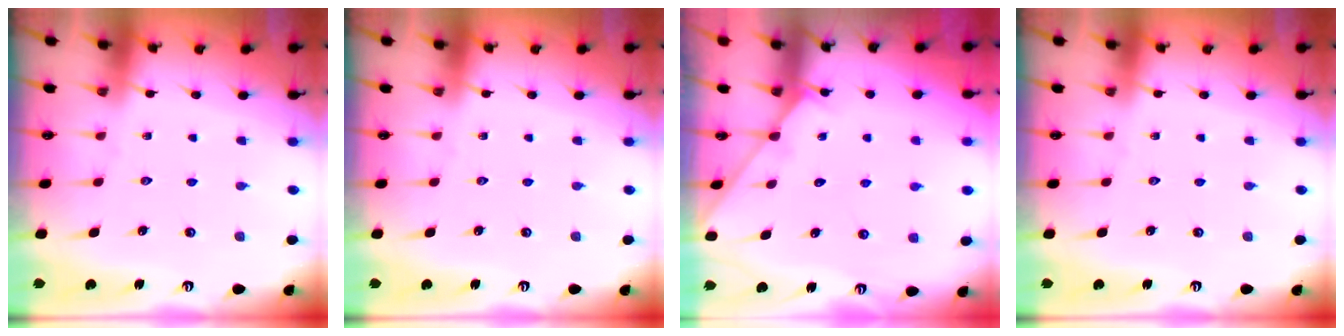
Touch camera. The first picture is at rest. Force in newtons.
{"total": 0.0}
{"total": 3.1, "press": 3.1, "slide": 0.3}
{"total": 0.0}